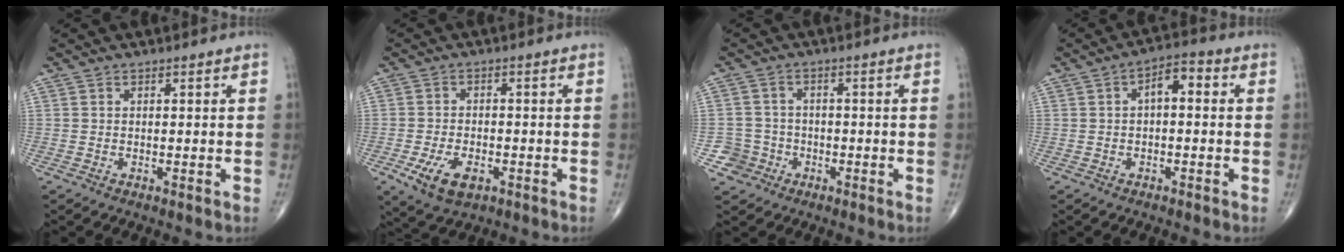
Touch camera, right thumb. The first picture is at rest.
{"total": 7.2, "force": [-3.0, 4.0, 5.2], "torque": [-0.099, 0.001, -0.046]}
{"total": 4.6, "force": [-2.0, 4.1, -0.4], "torque": [0.036, 0.016, -0.039]}
{"total": 5.0, "force": [0.5, 2.5, 4.2], "torque": [-0.054, 0.021, -0.003]}